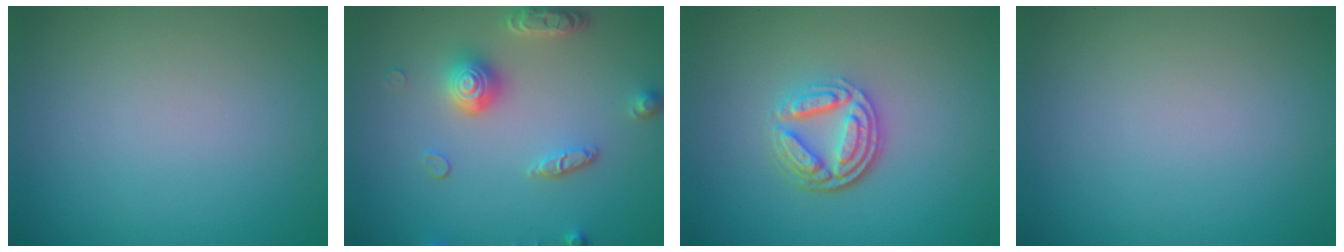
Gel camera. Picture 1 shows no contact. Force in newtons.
{"total": 4.4, "press": 3.6, "slide": 2.5}
{"total": 4.3, "press": 3.4, "slide": 2.7}
{"total": 0.0}